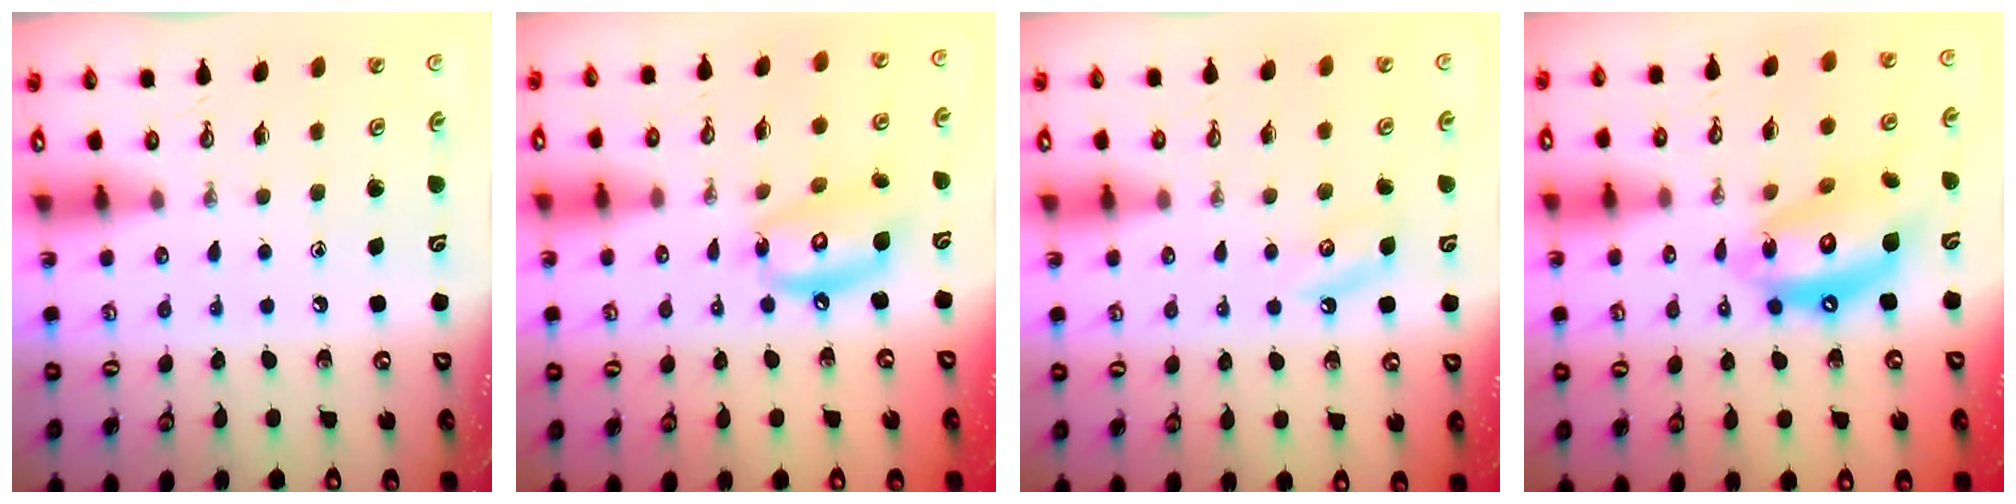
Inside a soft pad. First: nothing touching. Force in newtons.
{"total": 12.9, "press": 12.8, "slide": 1.5}
{"total": 4.7, "press": 4.7, "slide": 0.7}
{"total": 15.6, "press": 15.5, "slide": 1.5}